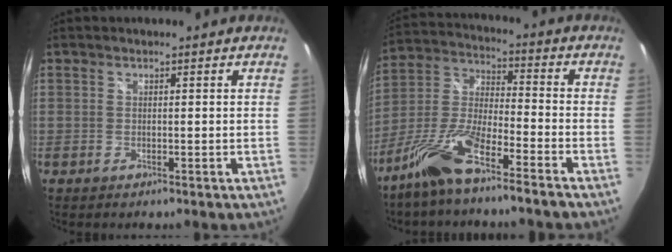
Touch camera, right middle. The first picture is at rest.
{"total": 12.7, "force": [-9.0, 1.6, 8.8], "torque": [-0.195, -0.002, -0.177]}